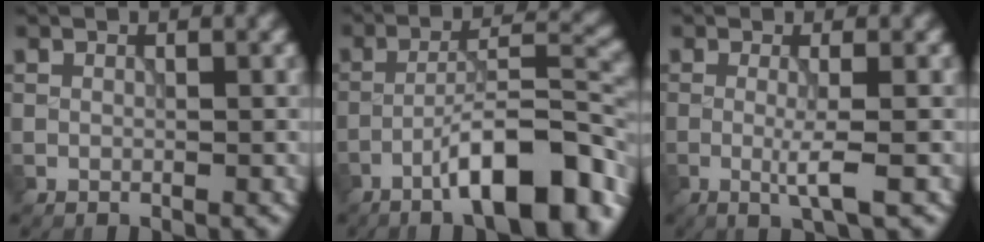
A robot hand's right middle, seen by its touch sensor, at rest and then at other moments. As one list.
[{"total": 10.9, "force": [-6.3, 2.6, 8.5], "torque": [-0.128, 0.014, -0.101]}, {"total": 2.6, "force": [-0.5, 0.3, 2.6], "torque": [-0.047, -0.007, -0.015]}]